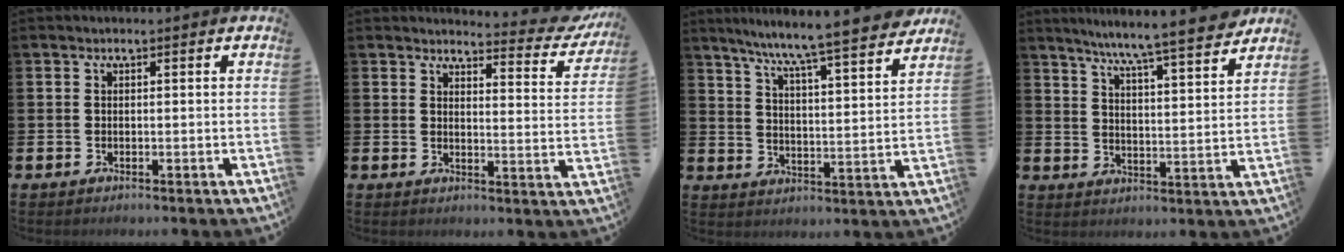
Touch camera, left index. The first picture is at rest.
{"total": 3.7, "force": [3.6, 0.5, 0.6], "torque": [-0.005, -0.036, 0.055]}
{"total": 8.3, "force": [7.8, -0.6, 2.8], "torque": [-0.078, -0.061, 0.128]}
{"total": 8.1, "force": [7.6, -0.3, 3.0], "torque": [-0.071, -0.053, 0.129]}